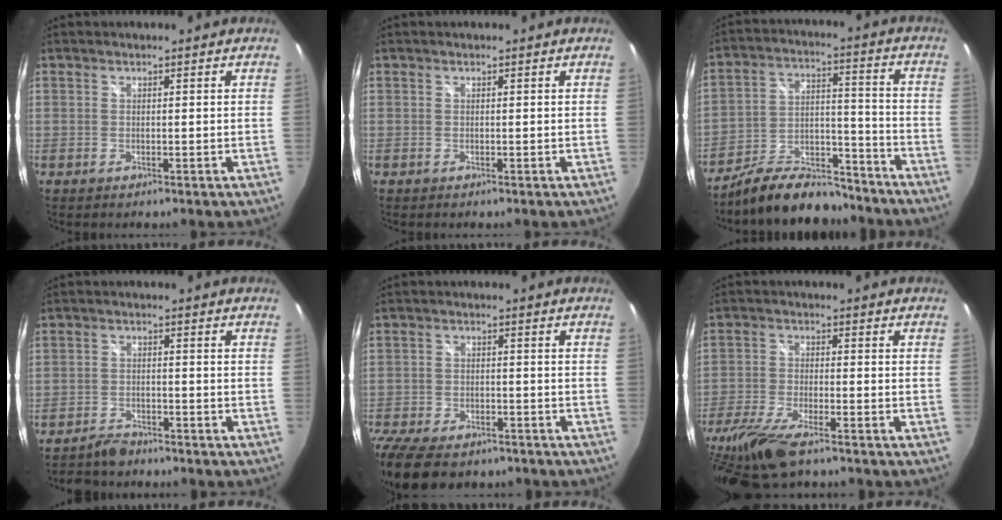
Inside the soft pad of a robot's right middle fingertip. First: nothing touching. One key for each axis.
{"total": 0.0}
{"total": 13.4, "fx": -11.5, "fy": 4.3, "fz": 5.5, "tx": -0.104, "ty": 0.022, "tz": -0.185}
{"total": 4.4, "fx": -4.0, "fy": 1.5, "fz": 0.9, "tx": -0.037, "ty": 0.001, "tz": -0.070}
{"total": 15.0, "fx": -11.5, "fy": 6.4, "fz": 7.2, "tx": -0.187, "ty": -0.034, "tz": -0.188}
{"total": 15.1, "fx": -11.3, "fy": 3.9, "fz": 9.2, "tx": -0.215, "ty": -0.053, "tz": -0.211}